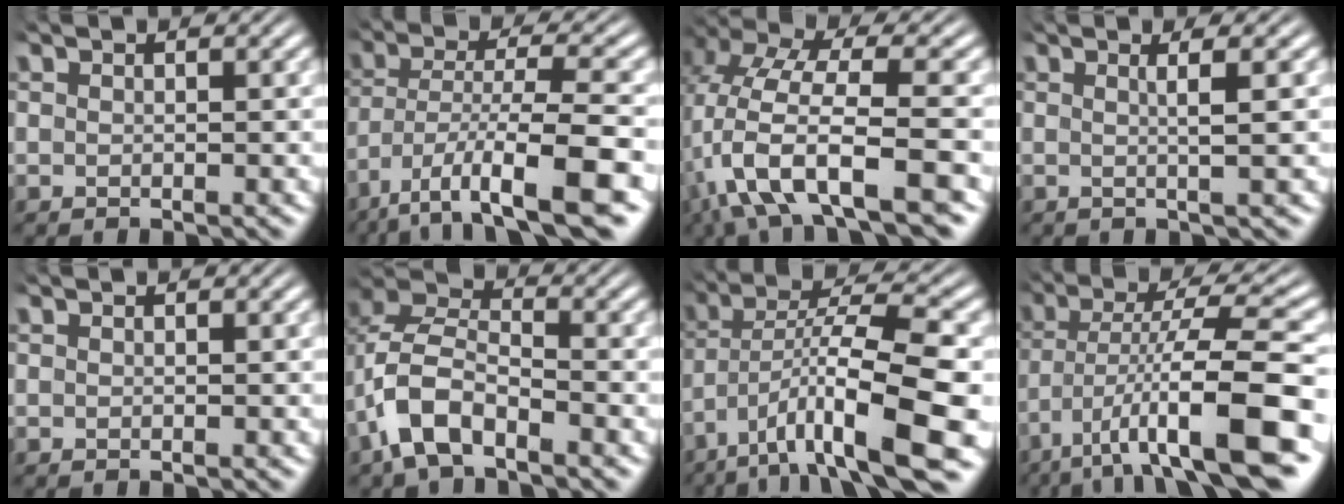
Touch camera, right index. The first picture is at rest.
{"total": 9.3, "force": [-5.2, 3.4, 6.9], "torque": [-0.111, -0.028, -0.063]}
{"total": 8.8, "force": [-1.8, 4.5, 7.3], "torque": [-0.166, -0.024, -0.020]}
{"total": 2.3, "force": [0.4, -0.8, 2.2], "torque": [-0.038, 0.002, 0.006]}
{"total": 0.0}
{"total": 6.4, "force": [-1.3, 5.0, 3.8], "torque": [-0.097, -0.011, -0.033]}
{"total": 9.9, "force": [-2.9, 3.7, 8.7], "torque": [-0.142, -0.015, -0.034]}
{"total": 10.1, "force": [-4.0, 3.2, 8.7], "torque": [-0.138, -0.021, -0.044]}